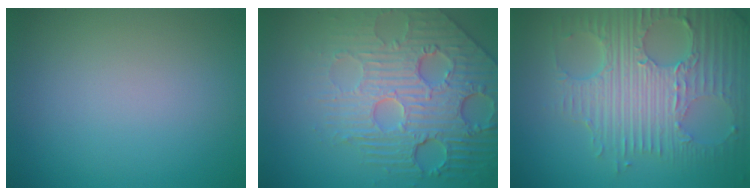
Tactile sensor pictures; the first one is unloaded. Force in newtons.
{"total": 8.2, "press": 5.8, "slide": 5.9}
{"total": 8.6, "press": 6.0, "slide": 6.1}